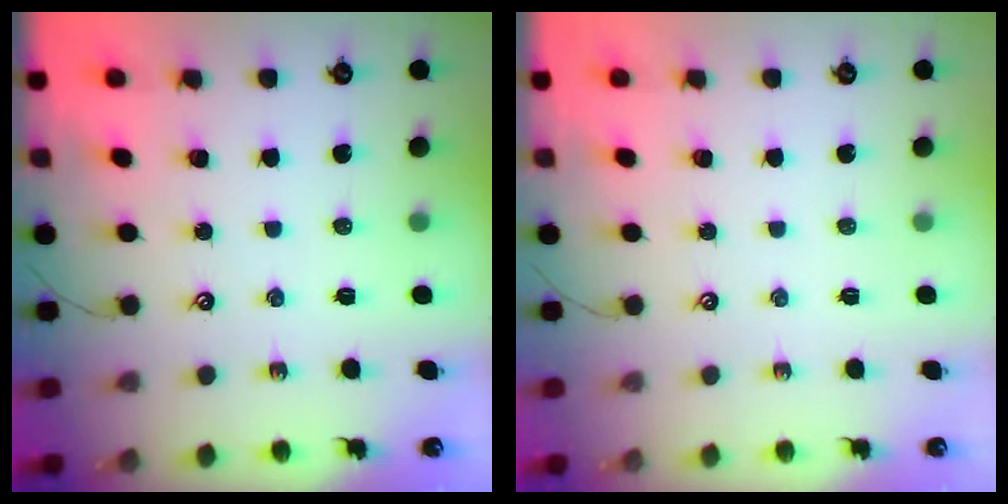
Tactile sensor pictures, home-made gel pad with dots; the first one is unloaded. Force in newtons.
{"total": 0.0}